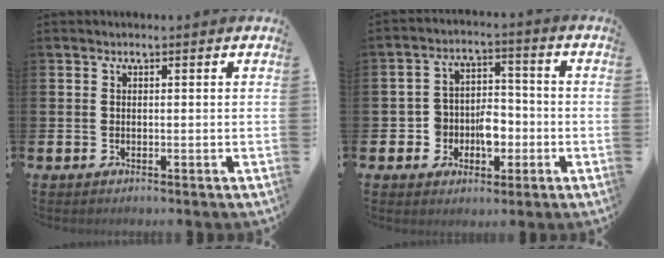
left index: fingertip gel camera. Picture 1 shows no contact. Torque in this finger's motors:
{"motor_torque": [0.73, 0.80, 0.13, 0.05]}